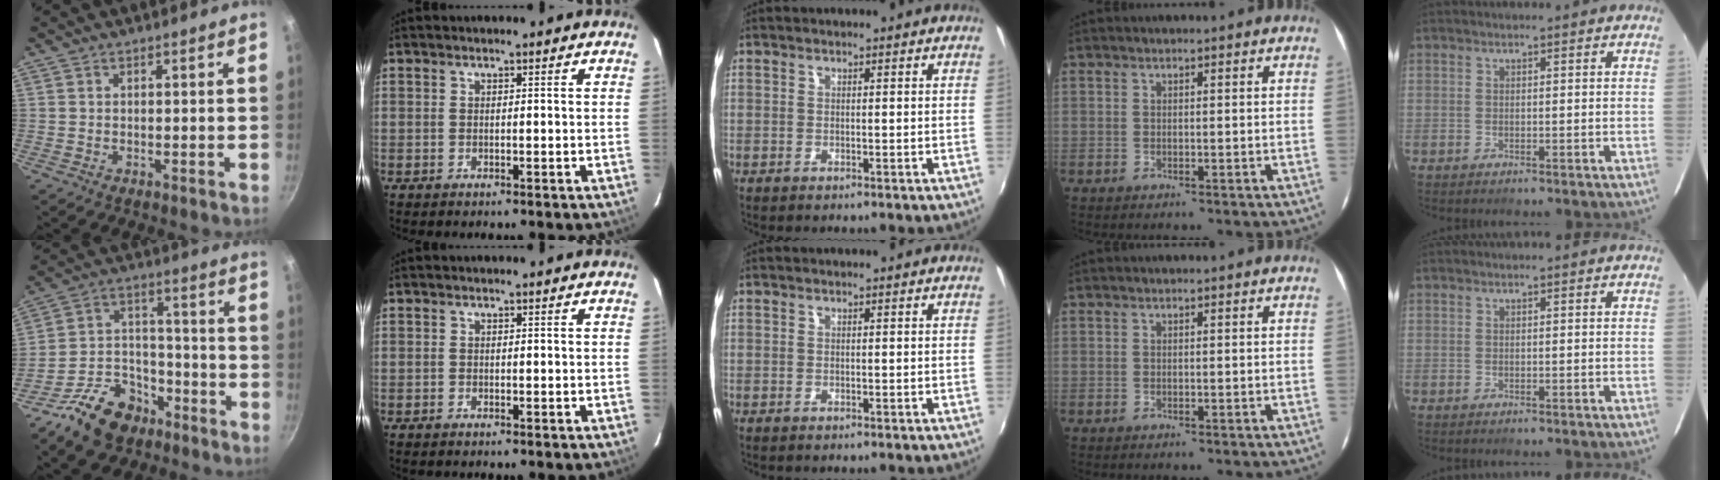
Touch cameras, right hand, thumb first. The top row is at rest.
{"thumb": {"total": 14.0, "force": [-9.4, 8.4, 6.1], "torque": [-0.081, 0.078, -0.161]}}